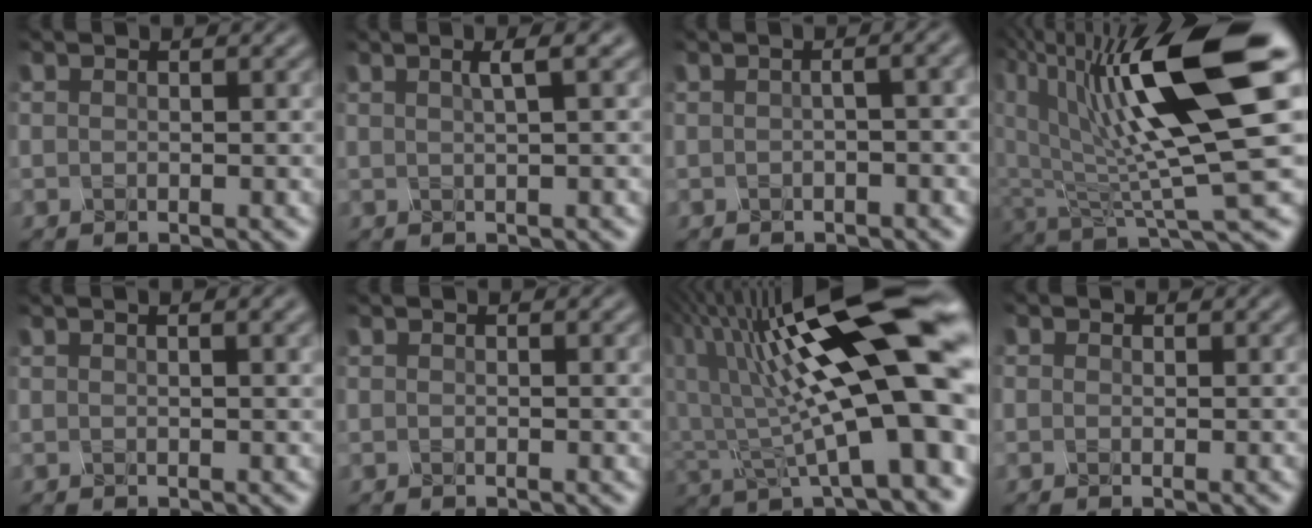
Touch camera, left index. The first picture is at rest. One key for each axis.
{"total": 1.7, "fx": 0.7, "fy": -0.1, "fz": 1.5, "tx": -0.015, "ty": 0.010, "tz": 0.015}
{"total": 6.4, "fx": 1.3, "fy": 3.5, "fz": 5.2, "tx": -0.022, "ty": 0.044, "tz": -0.001}
{"total": 11.5, "fx": 3.3, "fy": 2.2, "fz": 10.8, "tx": -0.199, "ty": -0.003, "tz": 0.079}
{"total": 5.1, "fx": 2.5, "fy": 2.2, "fz": 3.9, "tx": -0.028, "ty": 0.037, "tz": 0.021}
{"total": 1.2, "fx": 0.5, "fy": 0.4, "fz": 1.0, "tx": -0.007, "ty": 0.003, "tz": 0.004}
{"total": 14.9, "fx": 3.1, "fy": 3.8, "fz": 14.1, "tx": -0.234, "ty": 0.008, "tz": 0.065}
{"total": 1.5, "fx": -0.7, "fy": -0.7, "fz": -1.2, "tx": 0.011, "ty": -0.005, "tz": 0.008}